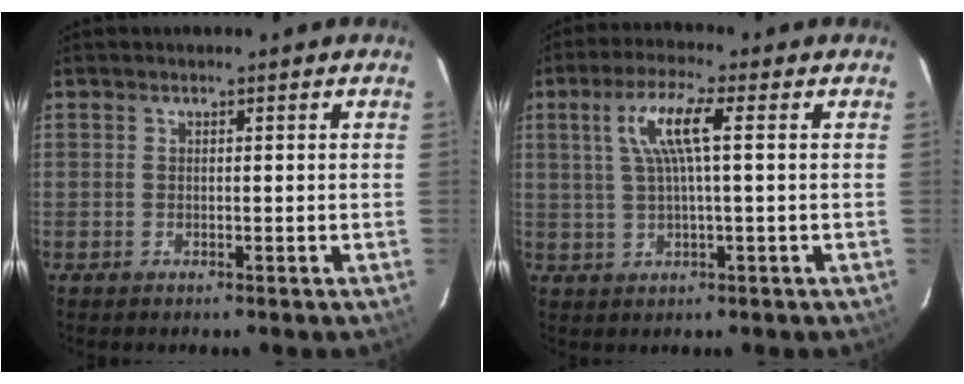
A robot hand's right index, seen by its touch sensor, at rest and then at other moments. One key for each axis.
{"total": 7.3, "fx": 1.8, "fy": 0.7, "fz": 7.1, "tx": -0.133, "ty": 0.007, "tz": 0.037}